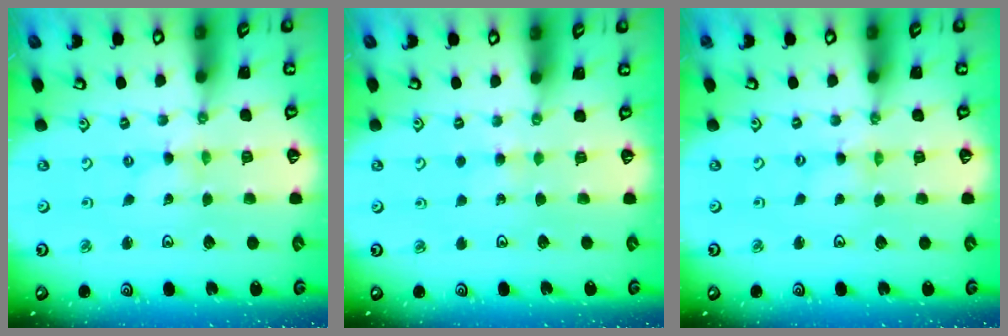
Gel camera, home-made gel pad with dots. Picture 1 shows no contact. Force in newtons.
{"total": 3.7, "press": 3.7, "slide": 0.5}
{"total": 0.7, "press": 0.7, "slide": 0.2}